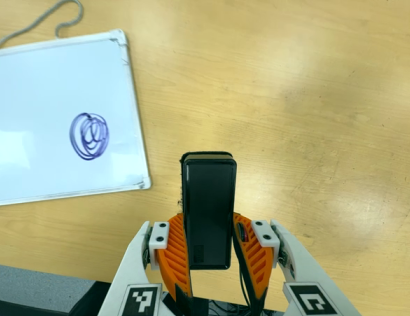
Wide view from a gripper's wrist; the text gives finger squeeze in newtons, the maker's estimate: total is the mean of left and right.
{"total": 5.0, "left": 3.5, "right": 6.5}